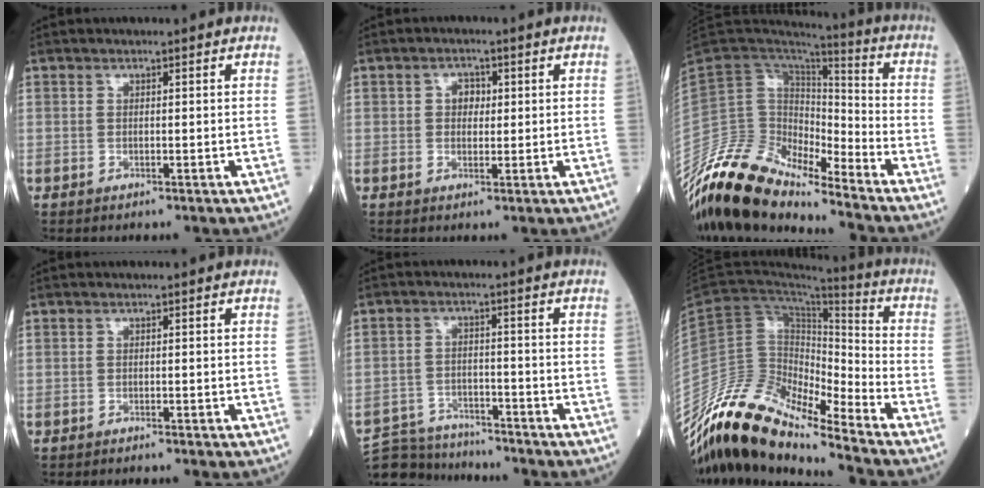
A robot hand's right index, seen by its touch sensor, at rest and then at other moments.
{"total": 2.7, "force": [0.5, 1.9, 1.8], "torque": [-0.023, 0.008, 0.007]}
{"total": 14.9, "force": [-13.4, 3.8, 5.4], "torque": [-0.092, 0.057, -0.254]}
{"total": 0.7, "force": [-0.6, 0.0, 0.2], "torque": [-0.007, 0.000, -0.011]}
{"total": 9.2, "force": [-8.9, 2.3, 0.3], "torque": [-0.002, 0.015, -0.150]}
{"total": 14.4, "force": [-12.5, 2.9, 6.5], "torque": [-0.113, 0.051, -0.231]}